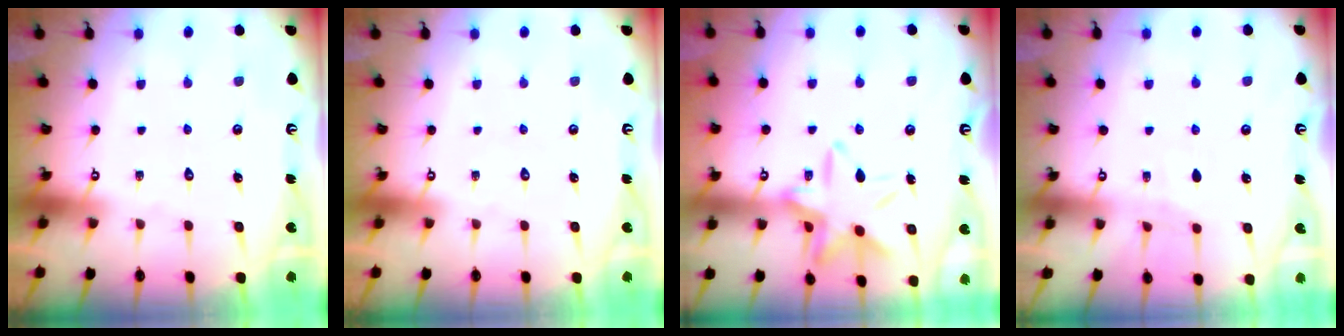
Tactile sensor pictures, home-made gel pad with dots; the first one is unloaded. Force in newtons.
{"total": 0.0}
{"total": 14.0, "press": 14.0, "slide": 0.8}
{"total": 3.5, "press": 3.5, "slide": 0.4}